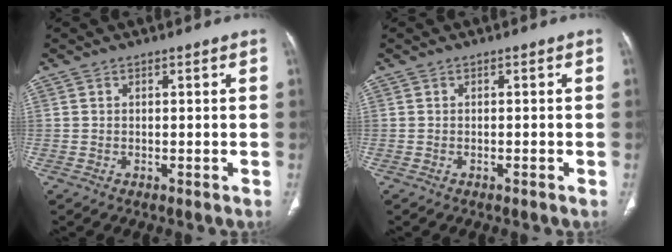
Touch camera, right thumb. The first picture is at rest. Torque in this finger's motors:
{"motor_torque": [-0.01, 0.13, -0.23, 0.06, 0.03]}